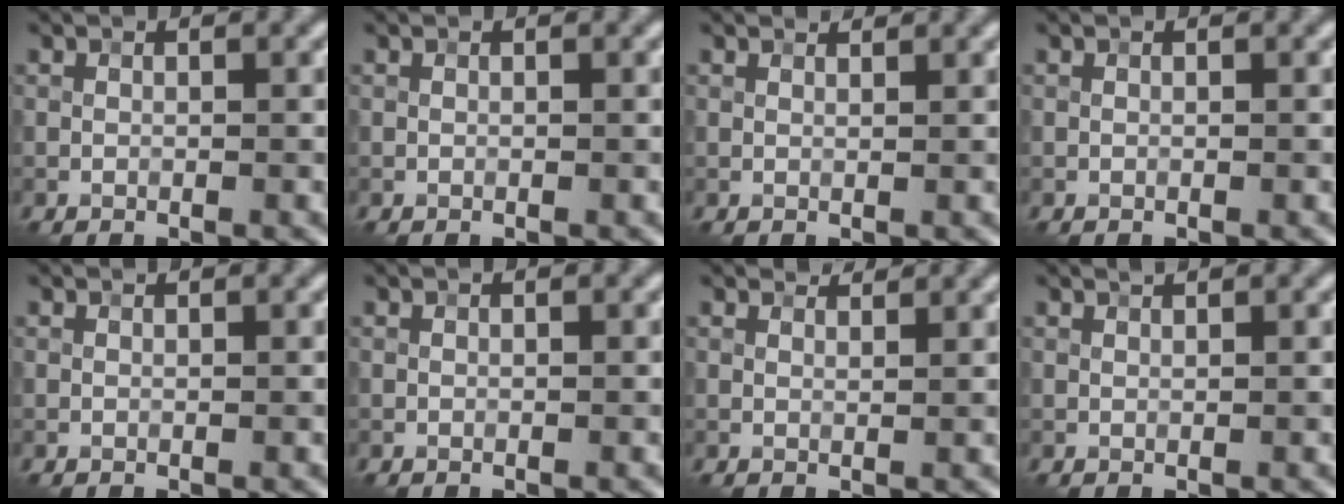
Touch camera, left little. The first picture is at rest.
{"total": 0.0}
{"total": 1.0, "force": [1.0, 0.1, 0.3], "torque": [-0.011, -0.002, 0.012]}
{"total": 0.0}
{"total": 0.0}
{"total": 0.0}
{"total": 2.0, "force": [1.9, 0.3, 0.6], "torque": [-0.019, 0.001, 0.025]}
{"total": 0.6, "force": [0.5, 0.0, 0.2], "torque": [-0.006, -0.002, 0.008]}